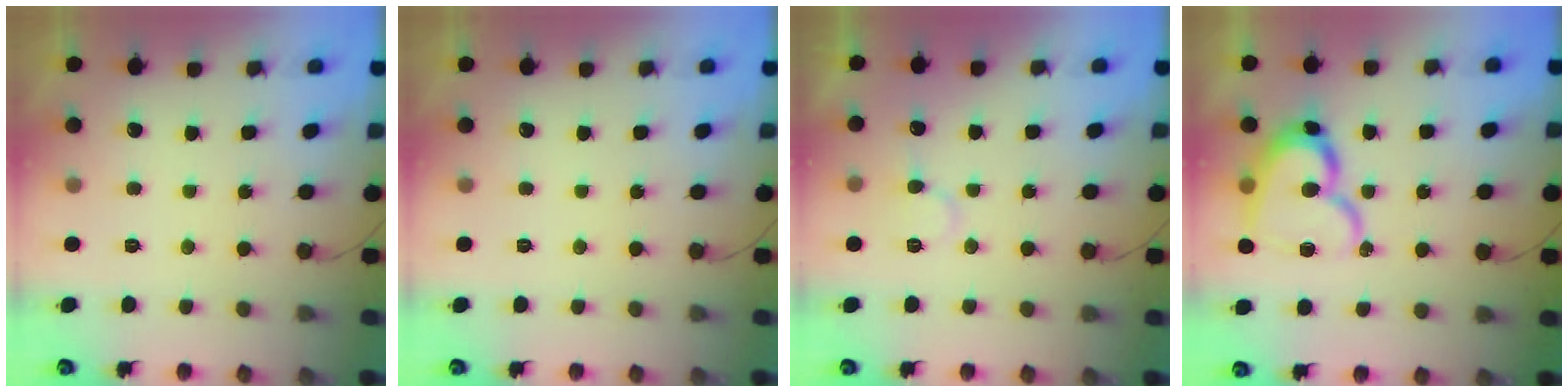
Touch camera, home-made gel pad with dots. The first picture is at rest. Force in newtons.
{"total": 0.0}
{"total": 7.2, "press": 7.1, "slide": 0.6}
{"total": 14.7, "press": 14.7, "slide": 0.9}